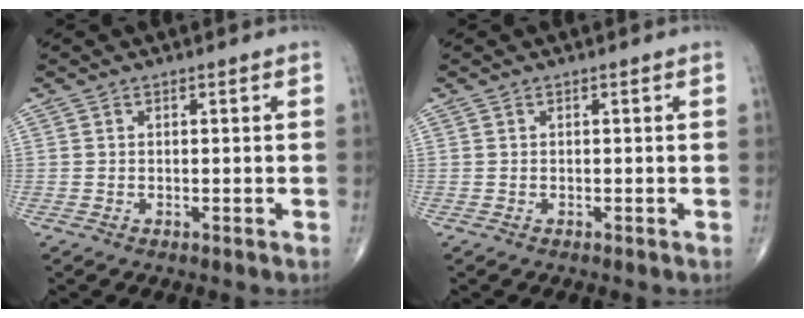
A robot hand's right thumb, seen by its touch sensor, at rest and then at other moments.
{"total": 0.0}